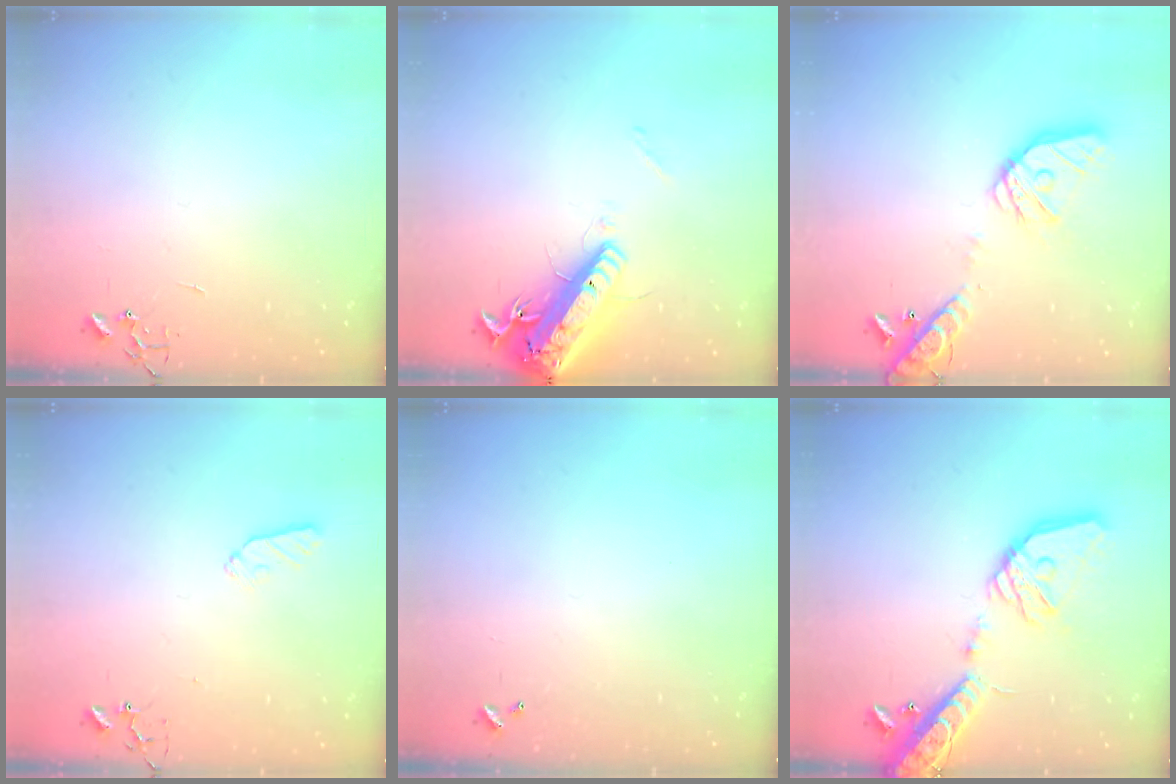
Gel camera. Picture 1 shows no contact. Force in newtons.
{"total": 18.1, "press": 17.7, "slide": 3.9}
{"total": 16.7, "press": 16.5, "slide": 2.5}
{"total": 5.4, "press": 5.3, "slide": 0.7}
{"total": 0.0}
{"total": 21.3, "press": 20.9, "slide": 3.7}